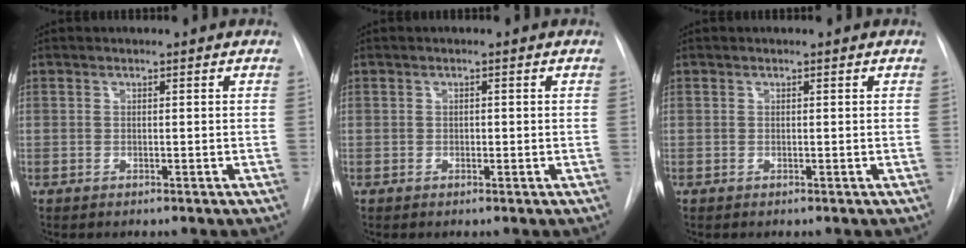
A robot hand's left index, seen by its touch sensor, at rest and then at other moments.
{"total": 0.5, "force": [-0.1, 0.4, 0.4], "torque": [-0.002, 0.002, -0.002]}
{"total": 0.0}